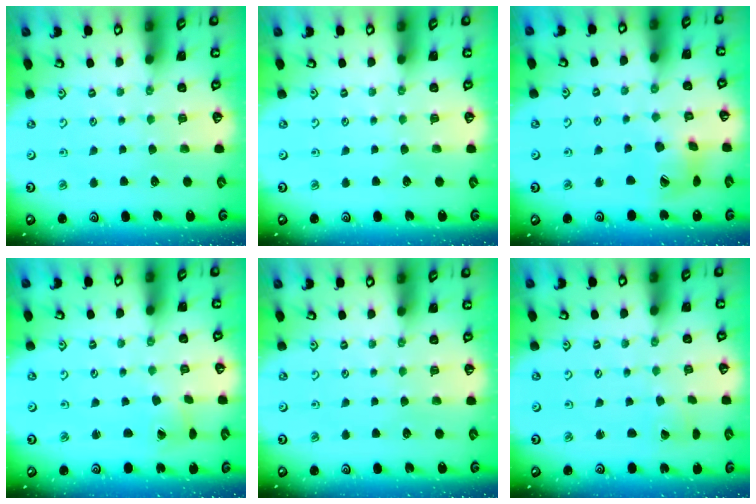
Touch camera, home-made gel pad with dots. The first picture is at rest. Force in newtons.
{"total": 0.0}
{"total": 10.8, "press": 10.7, "slide": 1.4}
{"total": 1.7, "press": 1.7, "slide": 0.2}
{"total": 0.0}
{"total": 2.1, "press": 2.1, "slide": 0.1}